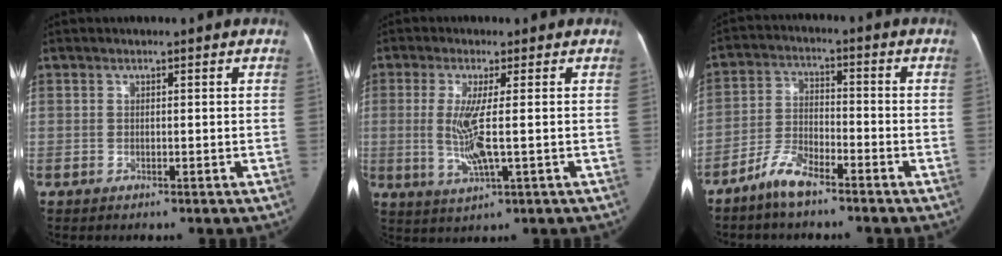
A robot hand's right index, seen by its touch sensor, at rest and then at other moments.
{"total": 6.6, "force": [-0.2, 0.5, 6.6], "torque": [-0.141, -0.013, -0.004]}
{"total": 6.5, "force": [-5.0, 2.2, 3.5], "torque": [-0.081, 0.000, -0.100]}